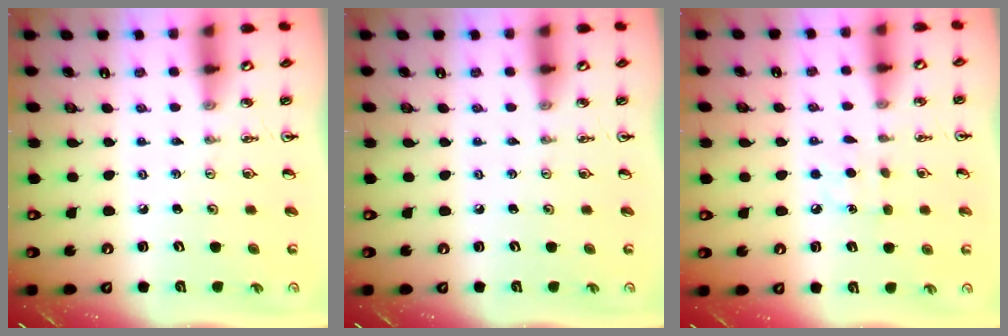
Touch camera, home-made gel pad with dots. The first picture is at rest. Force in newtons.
{"total": 0.0}
{"total": 5.7, "press": 5.7, "slide": 0.6}